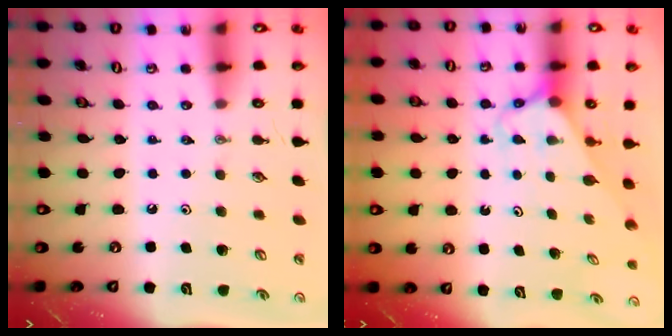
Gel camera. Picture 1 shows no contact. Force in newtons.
{"total": 2.9, "press": 2.9, "slide": 0.2}